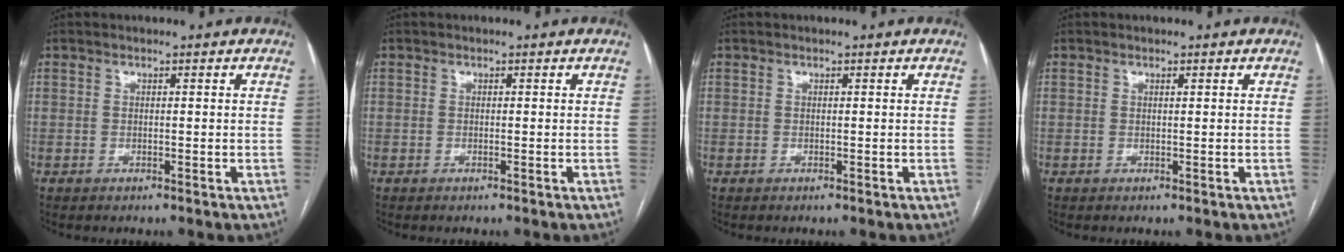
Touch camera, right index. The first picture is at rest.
{"total": 0.0}
{"total": 0.0}
{"total": 0.0}